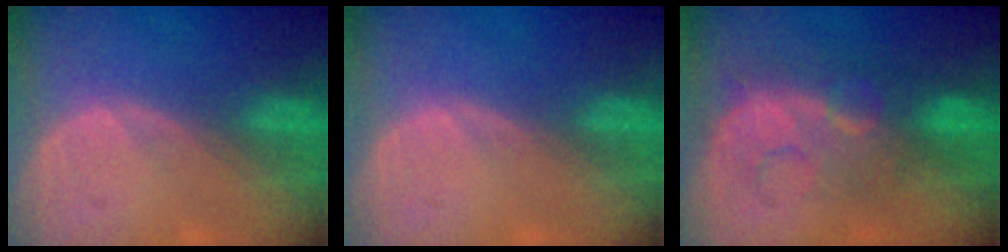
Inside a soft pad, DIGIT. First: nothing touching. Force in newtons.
{"total": 0.0}
{"total": 8.0, "press": 7.9, "slide": 1.5}